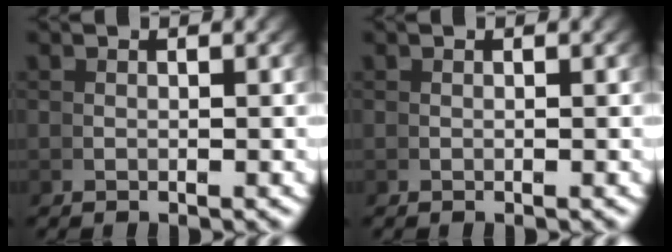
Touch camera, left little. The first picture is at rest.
{"total": 0.0}